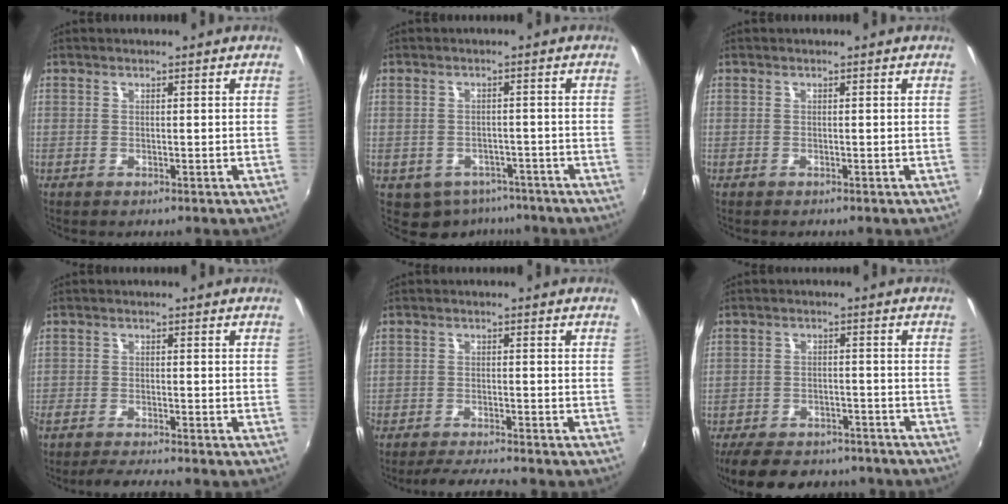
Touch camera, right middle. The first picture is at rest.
{"total": 6.5, "force": [-4.4, 4.4, 1.7], "torque": [-0.042, -0.004, -0.050]}
{"total": 0.0}
{"total": 5.2, "force": [-4.8, -0.2, 2.0], "torque": [-0.056, -0.012, -0.085]}
{"total": 5.9, "force": [-5.4, 0.0, 2.2], "torque": [-0.060, -0.007, -0.091]}
{"total": 14.3, "force": [-11.5, 6.2, 5.8], "torque": [-0.135, 0.000, -0.162]}